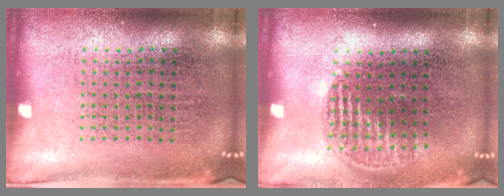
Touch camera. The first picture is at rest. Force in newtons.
{"total": 1.2, "press": 1.1, "slide": 0.5}